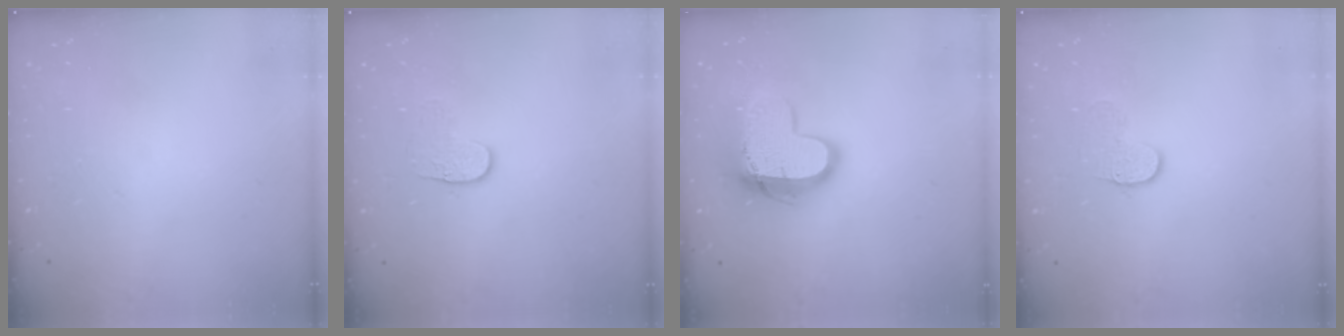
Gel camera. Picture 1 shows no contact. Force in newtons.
{"total": 4.0, "press": 4.0, "slide": 0.4}
{"total": 14.4, "press": 14.4, "slide": 1.0}
{"total": 6.6, "press": 6.6, "slide": 0.6}